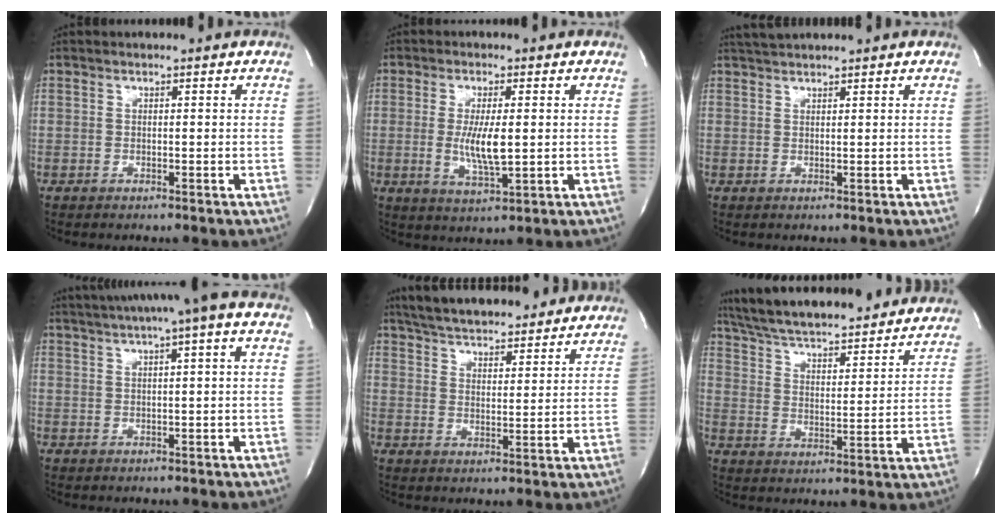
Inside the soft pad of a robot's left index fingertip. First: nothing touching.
{"total": 6.1, "force": [-0.2, 1.2, 6.0], "torque": [-0.118, -0.016, -0.002]}
{"total": 3.2, "force": [3.1, -0.1, 0.9], "torque": [-0.016, 0.022, 0.057]}
{"total": 8.8, "force": [6.1, -0.5, 6.4], "torque": [-0.105, 0.028, 0.081]}
{"total": 21.3, "force": [19.1, 4.4, 8.2], "torque": [-0.136, 0.025, 0.267]}
{"total": 28.1, "force": [25.5, 4.7, 10.8], "torque": [-0.186, -0.019, 0.346]}